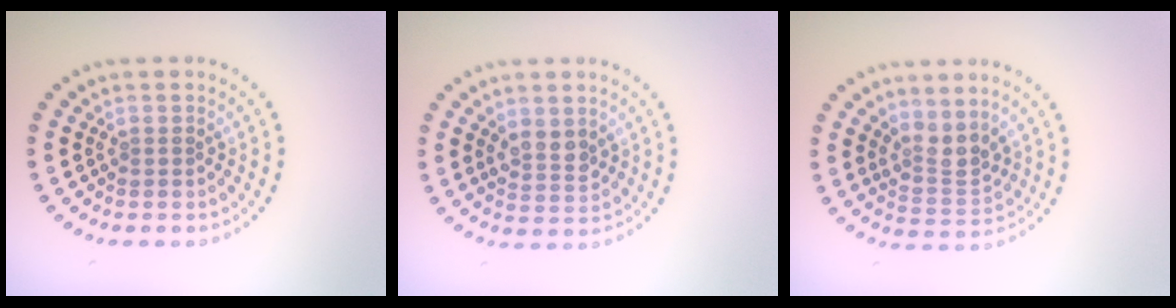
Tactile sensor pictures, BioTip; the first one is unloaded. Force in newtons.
{"total": 2.2, "press": 2.1, "slide": 0.7}
{"total": 2.6, "press": 2.0, "slide": 1.6}